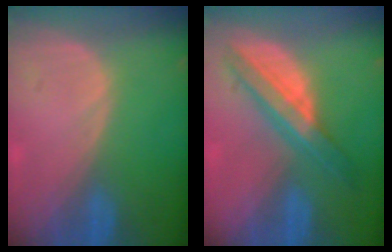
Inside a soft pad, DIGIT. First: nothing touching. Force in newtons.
{"total": 6.9, "press": 6.9, "slide": 0.2}